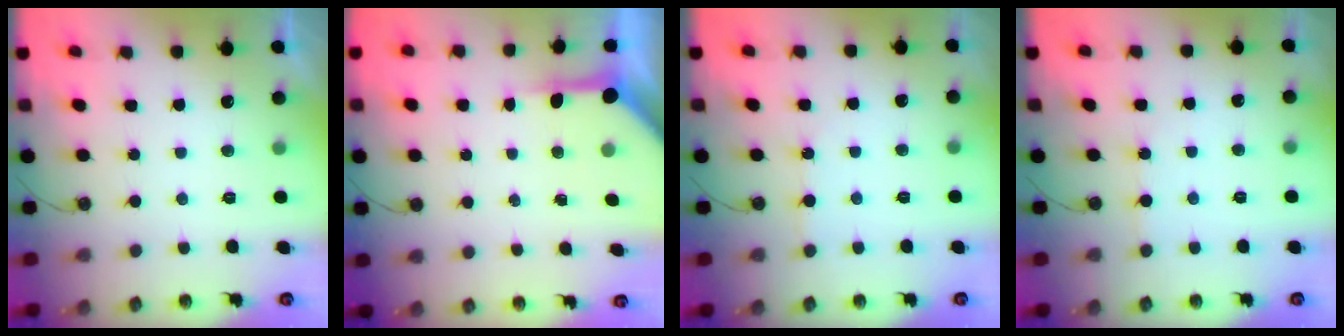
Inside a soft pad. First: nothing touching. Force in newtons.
{"total": 7.1, "press": 7.1, "slide": 0.4}
{"total": 3.8, "press": 3.8, "slide": 0.4}
{"total": 2.4, "press": 2.4, "slide": 0.3}